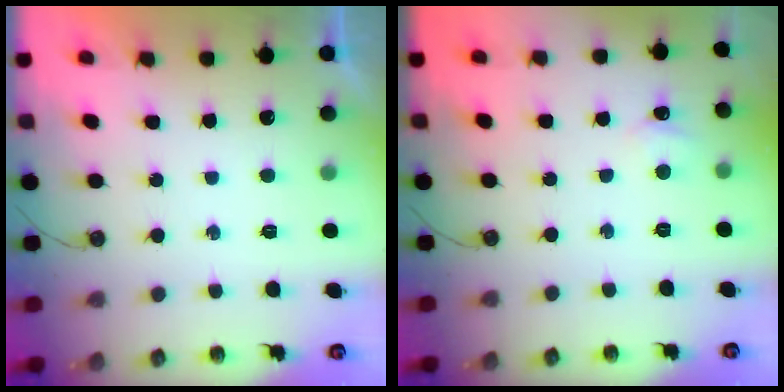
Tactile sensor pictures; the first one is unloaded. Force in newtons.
{"total": 2.8, "press": 2.8, "slide": 0.3}